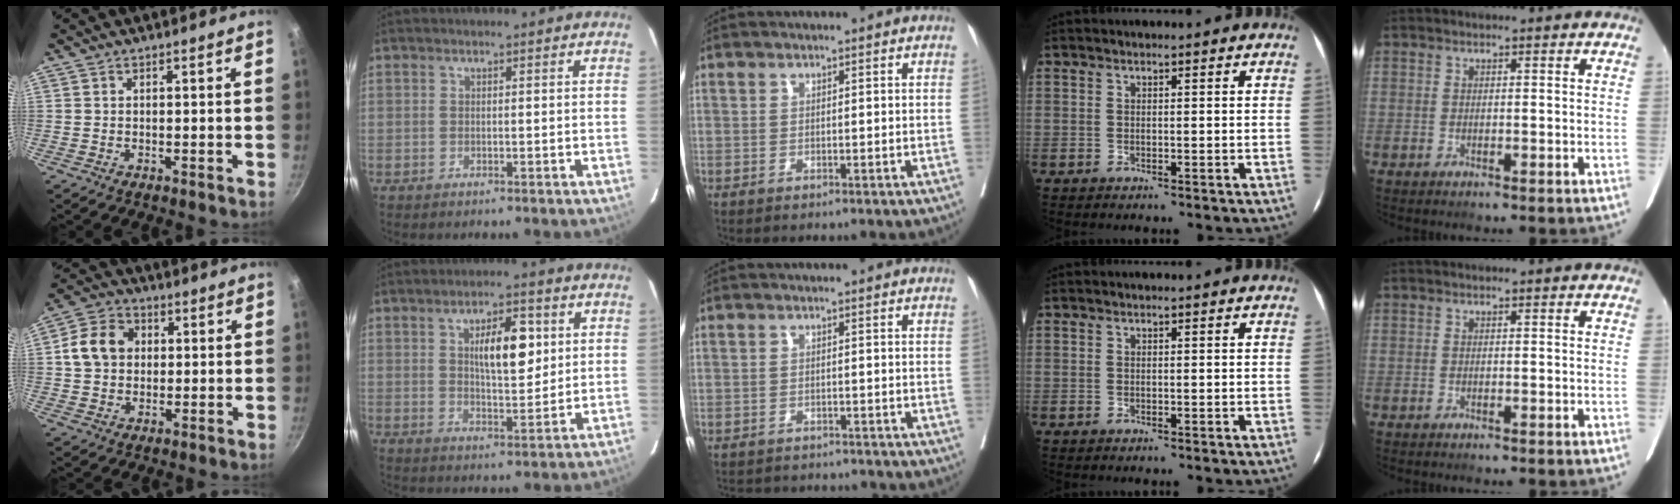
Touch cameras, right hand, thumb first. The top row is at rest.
{"thumb": {"total": 9.4, "force": [1.1, 7.5, 5.4], "torque": [-0.087, 0.017, 0.013]}, "index": {"total": 8.6, "force": [2.4, 2.8, 7.7], "torque": [-0.125, 0.007, 0.043]}, "middle": {"total": 7.3, "force": [-7.0, 1.7, 1.3], "torque": [-0.016, 0.002, -0.089]}}